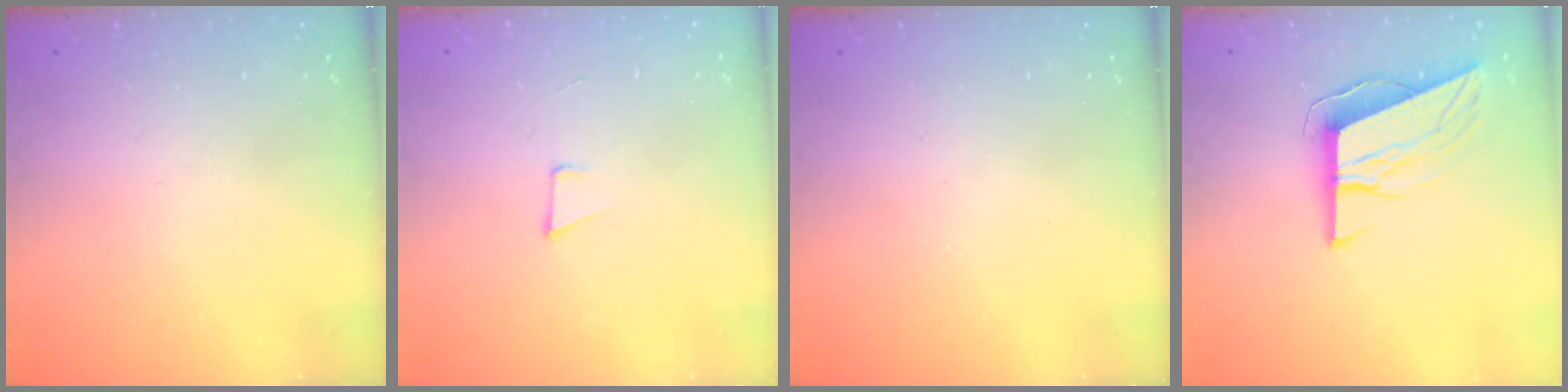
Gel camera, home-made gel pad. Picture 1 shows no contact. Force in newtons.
{"total": 3.9, "press": 2.9, "slide": 2.6}
{"total": 0.0}
{"total": 9.9, "press": 9.6, "slide": 2.3}